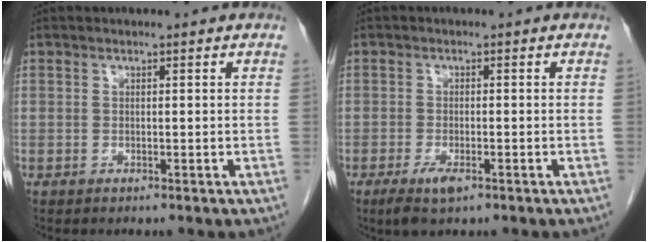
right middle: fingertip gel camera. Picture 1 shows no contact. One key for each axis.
{"total": 3.5, "fx": -2.0, "fy": 1.0, "fz": 2.7, "tx": -0.055, "ty": -0.005, "tz": -0.033}